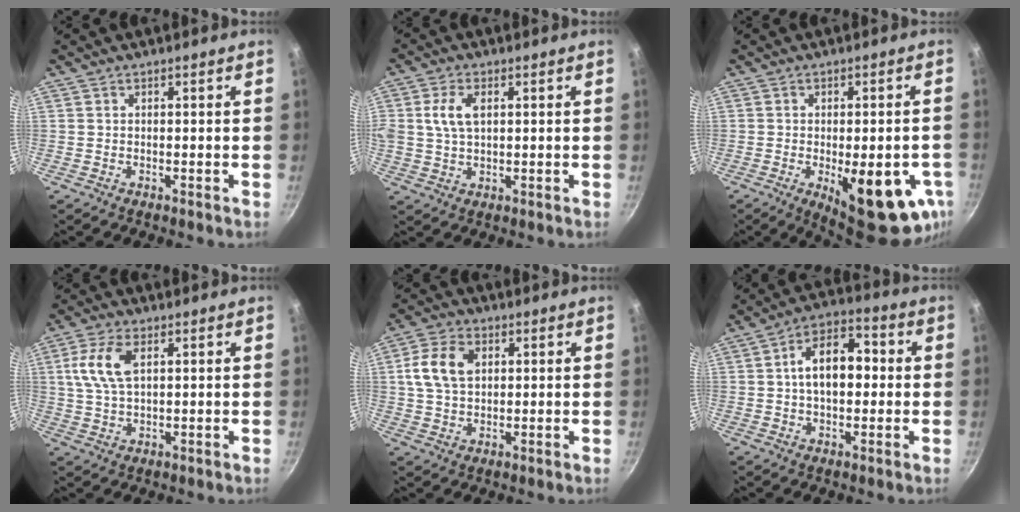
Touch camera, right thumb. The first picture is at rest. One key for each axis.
{"total": 5.9, "fx": 1.4, "fy": 3.4, "fz": 4.6, "tx": -0.096, "ty": 0.002, "tz": 0.029}
{"total": 15.0, "fx": -3.7, "fy": 5.6, "fz": 13.4, "tx": -0.165, "ty": -0.025, "tz": -0.034}
{"total": 8.2, "fx": 2.3, "fy": 4.2, "fz": 6.6, "tx": -0.147, "ty": 0.003, "tz": 0.046}
{"total": 9.1, "fx": 2.1, "fy": 6.1, "fz": 6.3, "tx": -0.118, "ty": 0.006, "tz": 0.039}
{"total": 11.6, "fx": 0.9, "fy": 6.9, "fz": 9.3, "tx": -0.135, "ty": 0.027, "tz": 0.005}